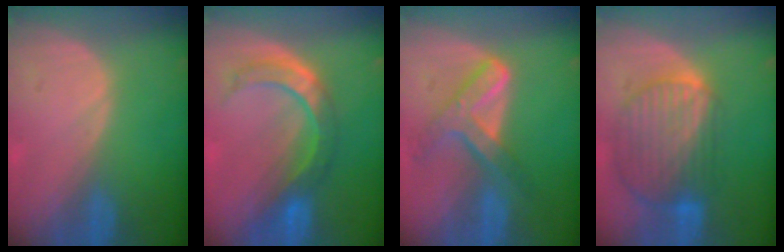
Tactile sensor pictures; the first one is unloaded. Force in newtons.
{"total": 7.4, "press": 7.0, "slide": 2.4}
{"total": 7.2, "press": 6.1, "slide": 3.8}
{"total": 10.4, "press": 8.8, "slide": 5.5}